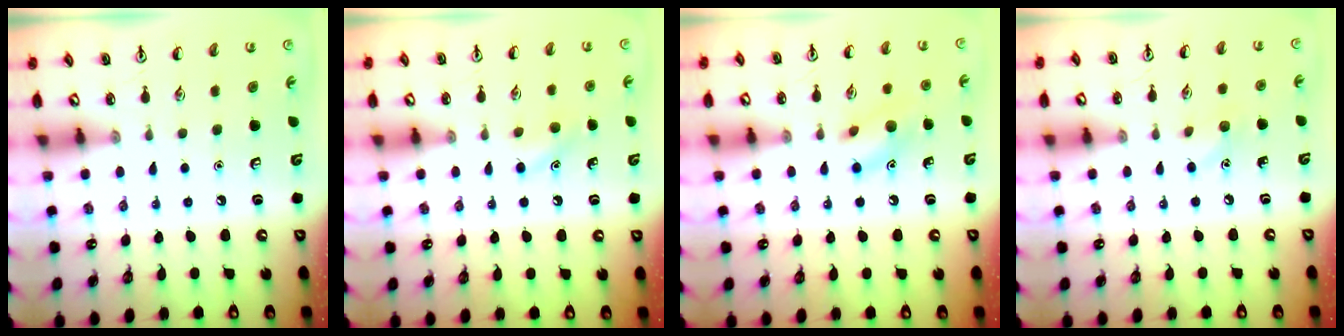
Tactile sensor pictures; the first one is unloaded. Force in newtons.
{"total": 6.8, "press": 6.4, "slide": 2.3}
{"total": 10.0, "press": 9.9, "slide": 0.8}
{"total": 5.1, "press": 4.8, "slide": 1.6}